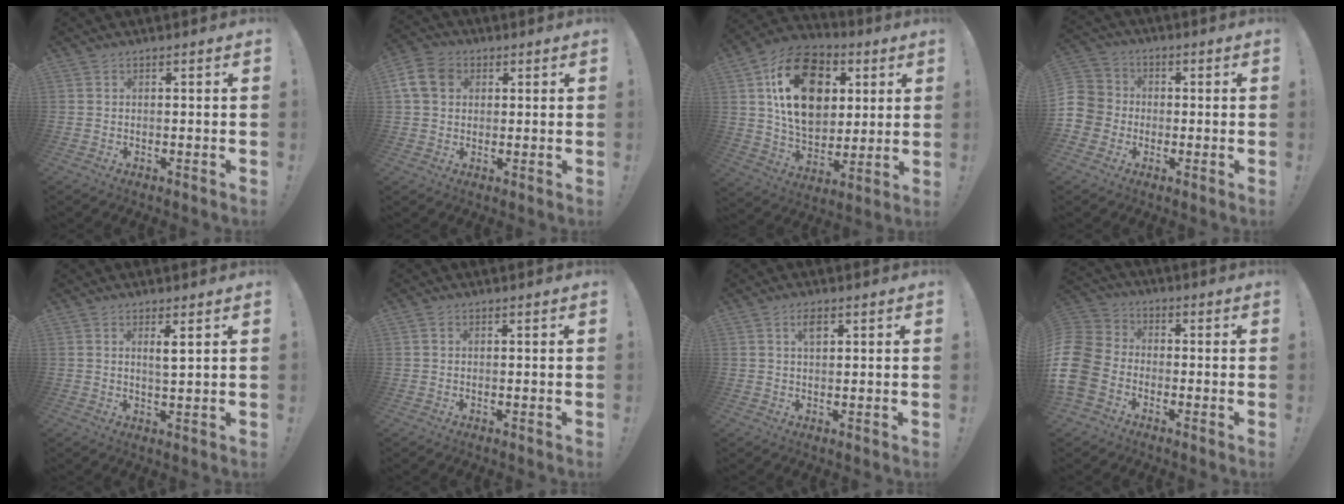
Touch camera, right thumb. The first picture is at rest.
{"total": 9.9, "force": [2.9, 7.7, 5.5], "torque": [-0.114, 0.005, 0.062]}
{"total": 21.5, "force": [6.8, 15.0, 13.8], "torque": [-0.225, -0.010, 0.124]}
{"total": 8.5, "force": [-1.4, 7.9, 2.6], "torque": [-0.067, 0.018, -0.022]}
{"total": 3.1, "force": [1.5, 0.2, 2.8], "torque": [-0.041, -0.012, 0.020]}
{"total": 0.5, "force": [0.2, 0.5, 0.1], "torque": [-0.002, 0.002, 0.003]}
{"total": 3.1, "force": [1.5, 1.4, 2.4], "torque": [-0.036, -0.001, 0.022]}
{"total": 12.7, "force": [-4.6, 9.7, 6.8], "torque": [-0.144, 0.035, -0.081]}